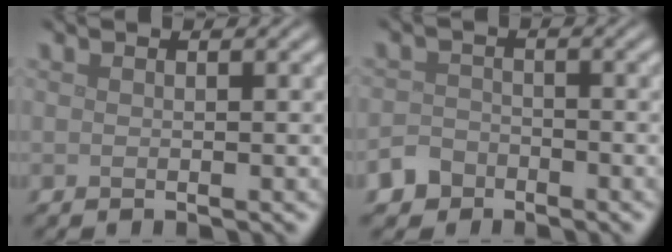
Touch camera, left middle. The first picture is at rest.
{"total": 2.9, "force": [-2.2, 1.9, 0.3], "torque": [0.006, 0.002, -0.044]}